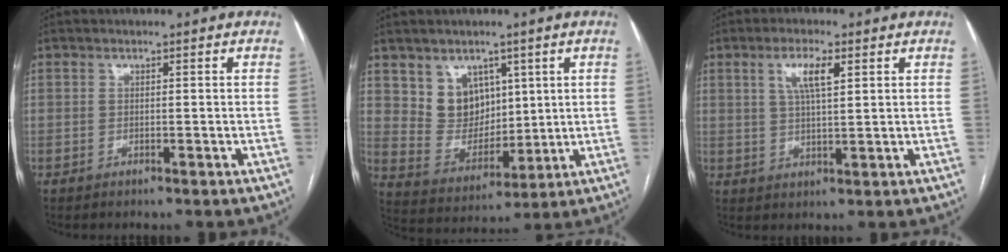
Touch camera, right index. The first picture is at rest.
{"total": 8.0, "force": [3.9, 6.2, 3.3], "torque": [-0.066, 0.013, 0.088]}
{"total": 5.1, "force": [2.2, 1.0, 4.5], "torque": [-0.088, 0.004, 0.041]}